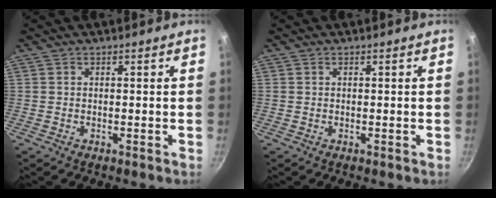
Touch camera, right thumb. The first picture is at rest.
{"total": 0.0}